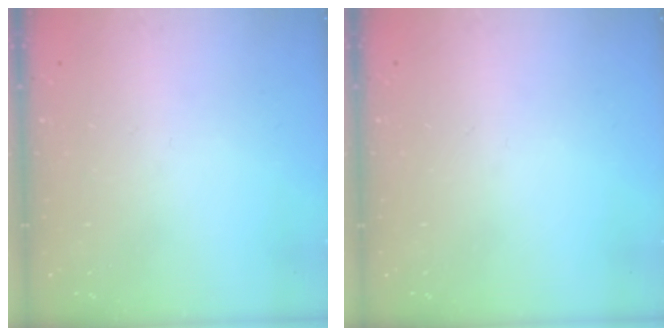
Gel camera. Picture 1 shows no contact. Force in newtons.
{"total": 0.0}